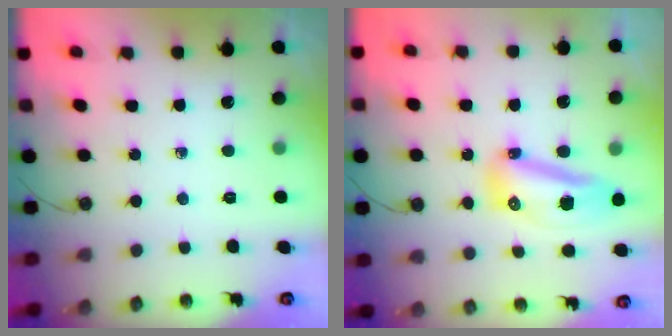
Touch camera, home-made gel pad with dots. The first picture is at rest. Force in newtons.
{"total": 15.3, "press": 13.8, "slide": 6.6}